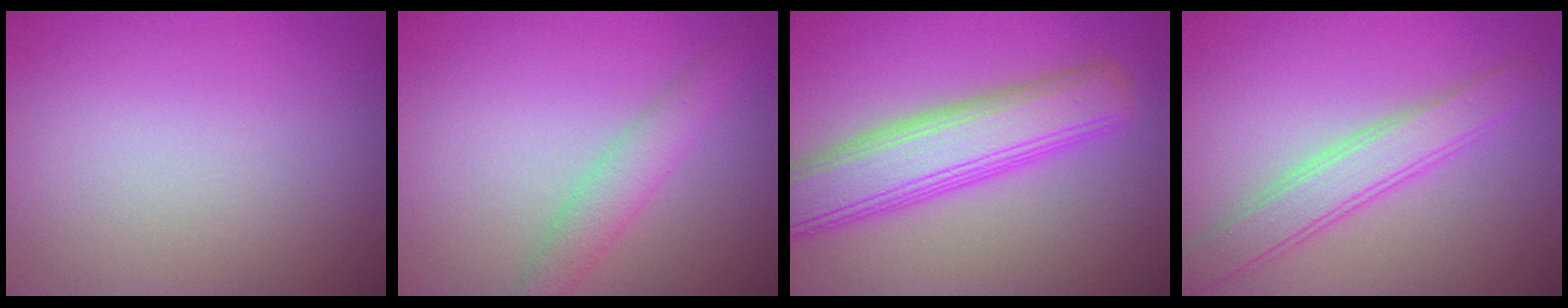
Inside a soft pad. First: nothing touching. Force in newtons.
{"total": 2.5, "press": 2.5, "slide": 0.1}
{"total": 7.0, "press": 7.0, "slide": 0.2}
{"total": 3.7, "press": 3.7, "slide": 0.0}